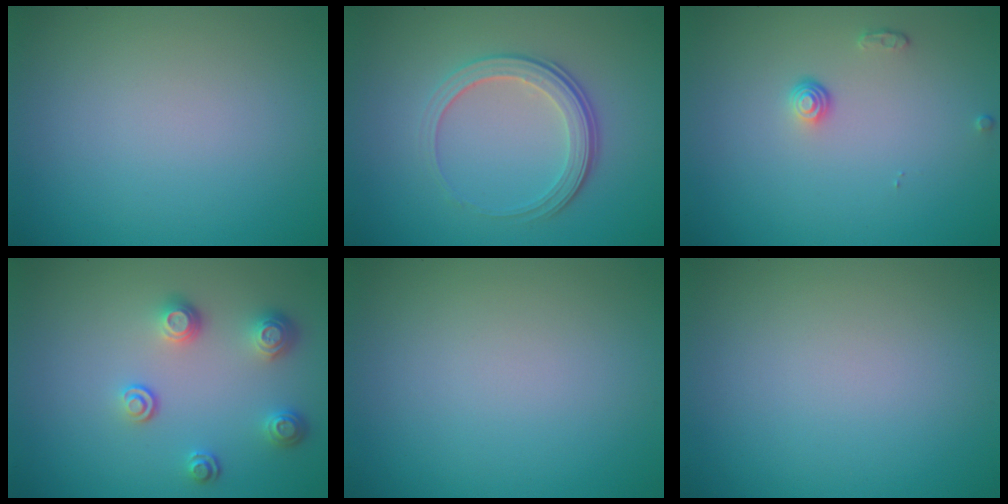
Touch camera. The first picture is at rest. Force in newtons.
{"total": 3.5, "press": 2.6, "slide": 2.4}
{"total": 1.1, "press": 0.8, "slide": 0.8}
{"total": 3.1, "press": 2.6, "slide": 1.7}
{"total": 0.0}
{"total": 0.0}